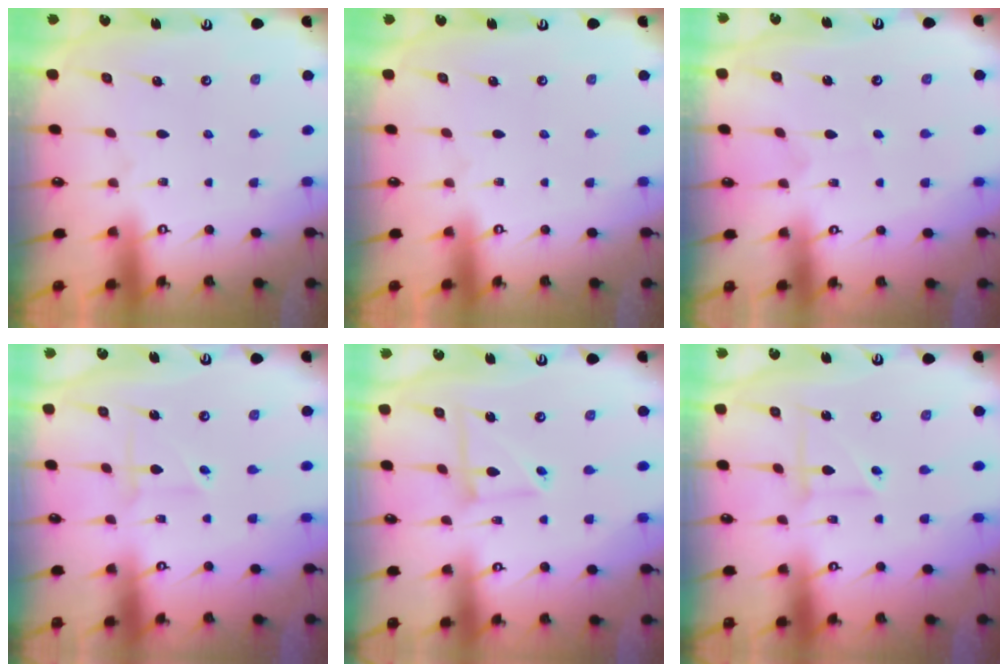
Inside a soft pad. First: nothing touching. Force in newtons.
{"total": 0.0}
{"total": 2.9, "press": 2.8, "slide": 0.2}
{"total": 2.6, "press": 2.6, "slide": 0.2}
{"total": 6.9, "press": 6.9, "slide": 0.5}
{"total": 3.3, "press": 3.3, "slide": 0.3}